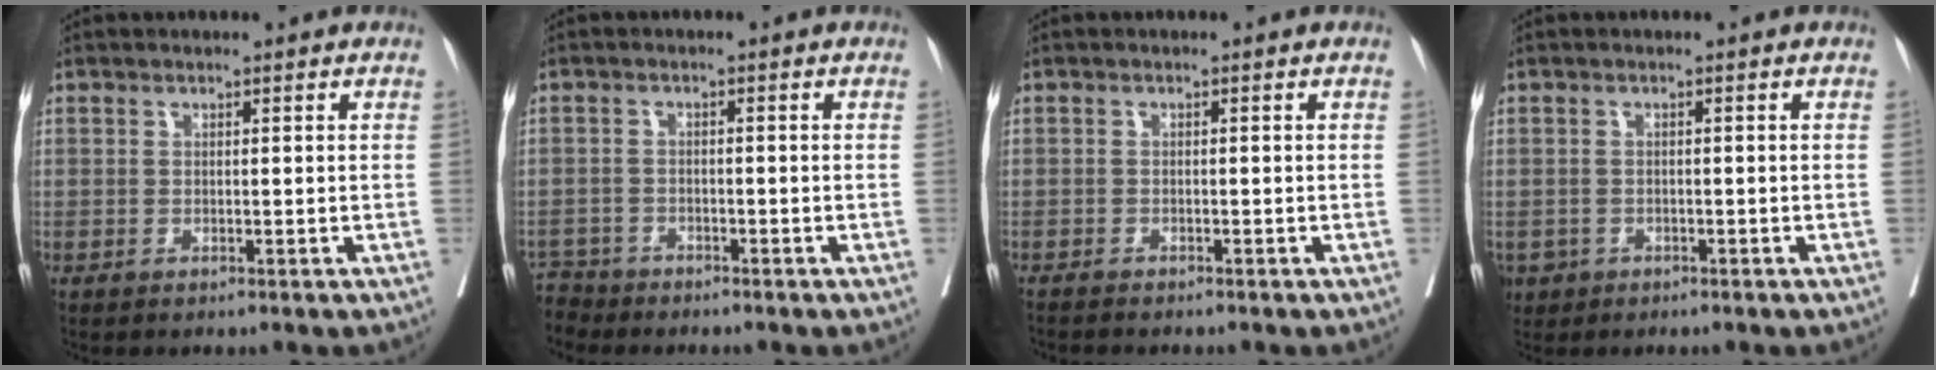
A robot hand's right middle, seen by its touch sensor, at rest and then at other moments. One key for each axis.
{"total": 3.3, "fx": -3.0, "fy": 0.5, "fz": -1.2, "tx": 0.022, "ty": -0.008, "tz": -0.059}
{"total": 1.3, "fx": -1.3, "fy": 0.0, "fz": 0.3, "tx": -0.007, "ty": -0.003, "tz": -0.021}
{"total": 2.9, "fx": -1.6, "fy": 2.4, "fz": 0.4, "tx": -0.005, "ty": 0.003, "tz": -0.027}